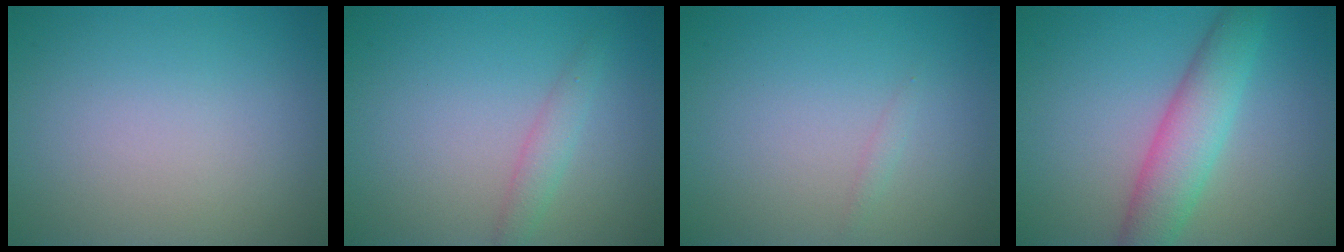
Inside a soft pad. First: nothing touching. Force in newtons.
{"total": 1.6, "press": 1.6, "slide": 0.1}
{"total": 0.5, "press": 0.5, "slide": 0.0}
{"total": 5.1, "press": 5.0, "slide": 0.2}